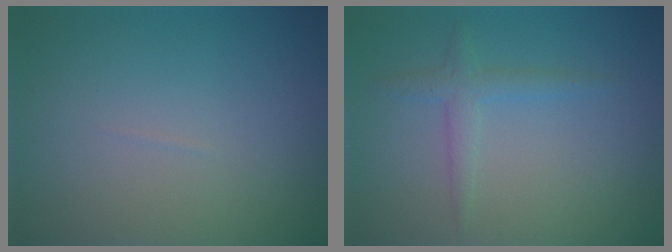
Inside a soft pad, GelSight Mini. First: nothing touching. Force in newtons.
{"total": 1.8, "press": 1.7, "slide": 0.1}